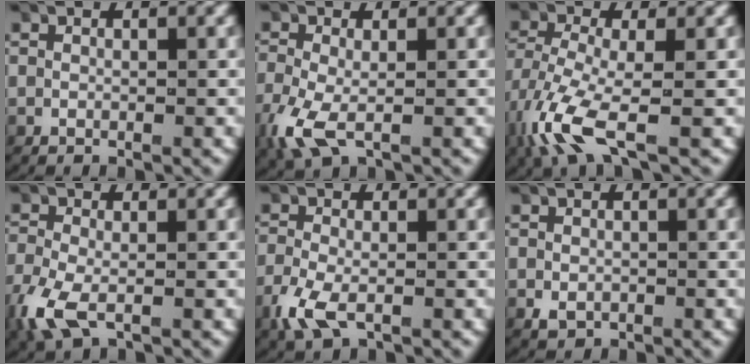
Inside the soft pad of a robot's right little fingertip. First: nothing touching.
{"total": 3.5, "force": [-1.4, 2.0, 2.5], "torque": [-0.077, -0.022, -0.016]}
{"total": 4.2, "force": [-1.8, 1.8, 3.3], "torque": [-0.091, -0.031, -0.021]}
{"total": 3.5, "force": [-1.7, 2.1, 2.2], "torque": [-0.071, -0.018, -0.022]}
{"total": 3.4, "force": [-1.9, 1.9, 2.1], "torque": [-0.065, -0.017, -0.027]}
{"total": 1.4, "force": [-0.6, 1.1, 0.5], "torque": [-0.018, -0.011, -0.001]}